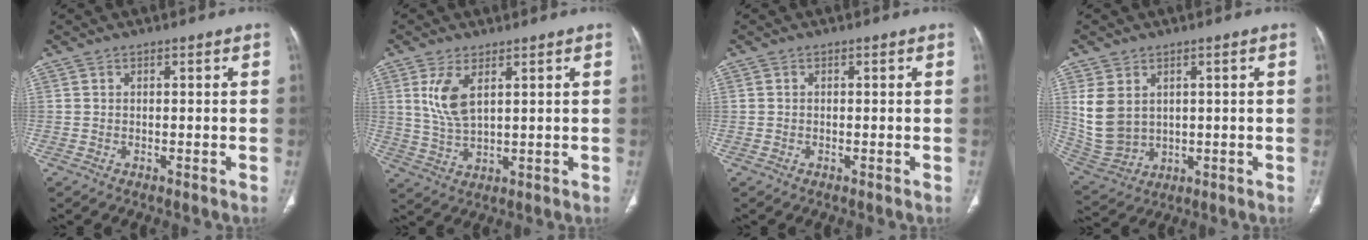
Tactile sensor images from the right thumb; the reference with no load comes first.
{"total": 6.8, "force": [2.7, 2.9, 5.6], "torque": [-0.118, -0.013, 0.065]}
{"total": 0.0}
{"total": 9.5, "force": [2.3, 7.2, 5.6], "torque": [-0.107, -0.012, 0.072]}